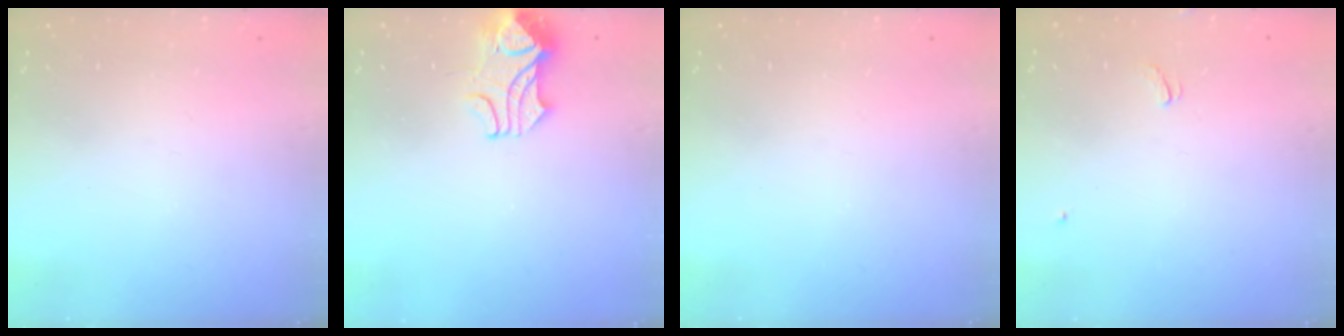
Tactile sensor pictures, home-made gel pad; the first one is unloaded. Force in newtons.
{"total": 2.2, "press": 2.0, "slide": 0.9}
{"total": 0.0}
{"total": 2.1, "press": 2.0, "slide": 0.4}